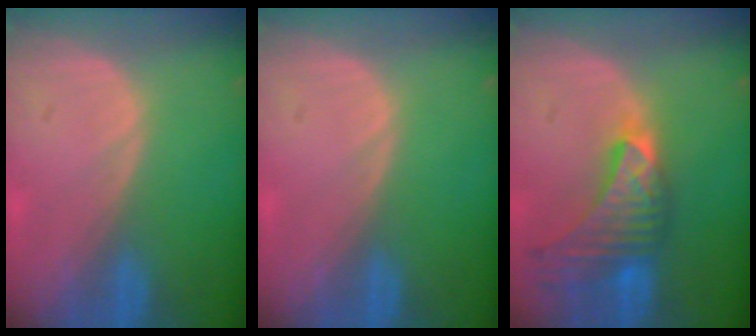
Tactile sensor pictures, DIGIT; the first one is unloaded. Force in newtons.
{"total": 0.0}
{"total": 9.4, "press": 8.4, "slide": 4.3}